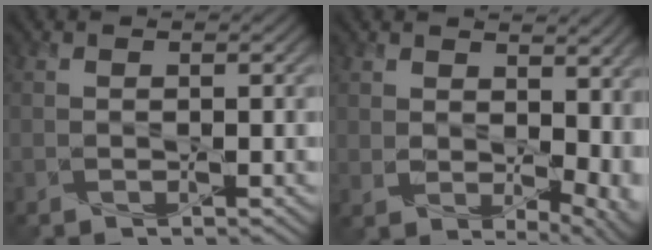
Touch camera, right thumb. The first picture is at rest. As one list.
[{"total": 8.8, "force": [1.9, 5.7, 6.4], "torque": [-0.101, -0.025, 0.058]}]